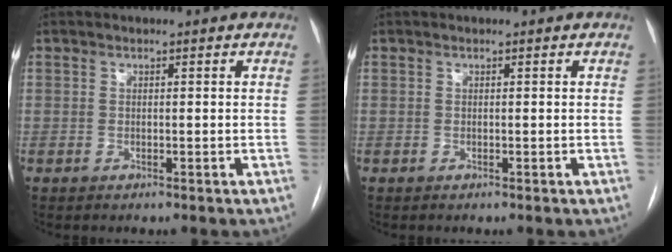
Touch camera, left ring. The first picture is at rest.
{"total": 0.0}